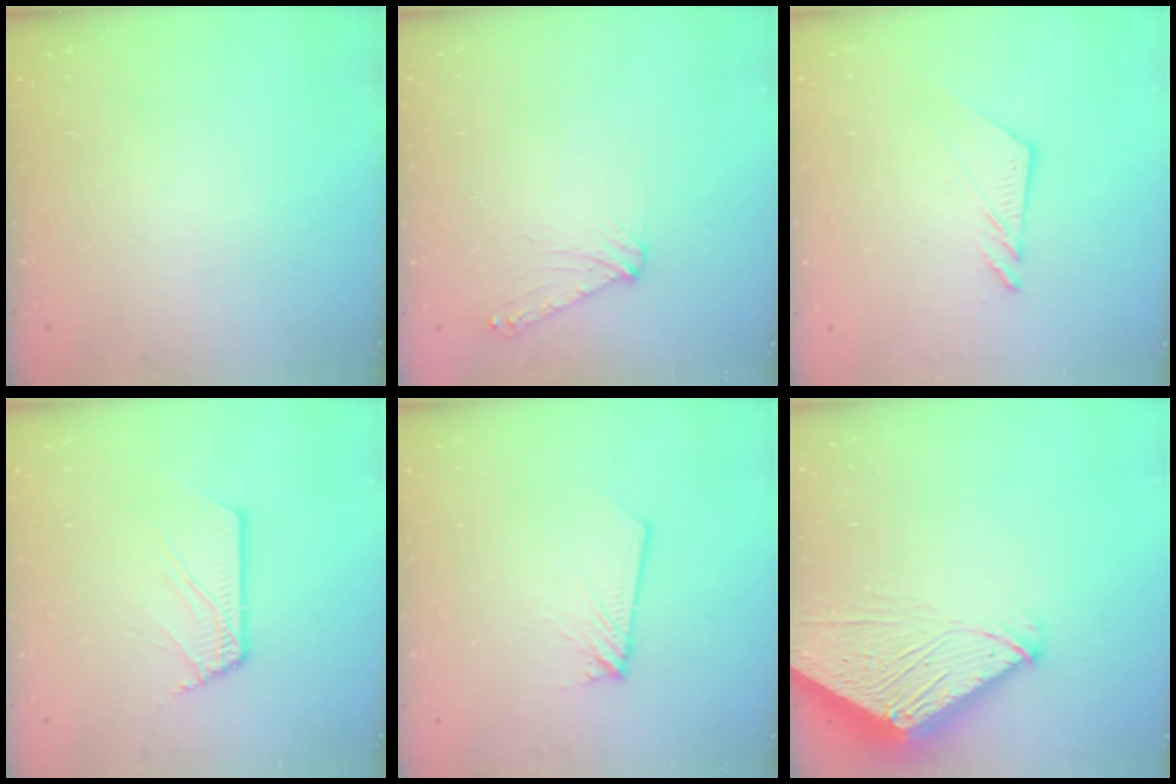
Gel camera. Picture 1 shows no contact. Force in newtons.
{"total": 6.7, "press": 6.6, "slide": 1.1}
{"total": 6.7, "press": 6.7, "slide": 0.1}
{"total": 2.5, "press": 2.5, "slide": 0.3}
{"total": 1.8, "press": 1.8, "slide": 0.1}
{"total": 7.1, "press": 7.1, "slide": 0.8}